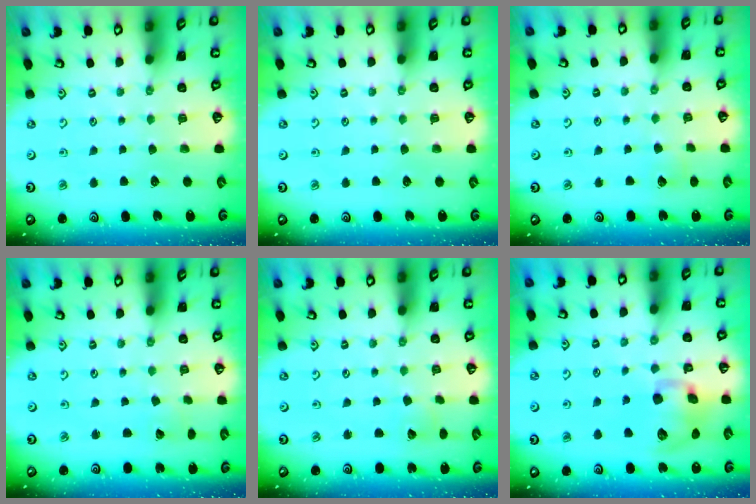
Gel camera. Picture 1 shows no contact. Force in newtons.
{"total": 0.0}
{"total": 2.7, "press": 2.7, "slide": 0.4}
{"total": 1.6, "press": 1.6, "slide": 0.0}
{"total": 2.7, "press": 2.7, "slide": 0.3}
{"total": 12.3, "press": 12.2, "slide": 1.7}